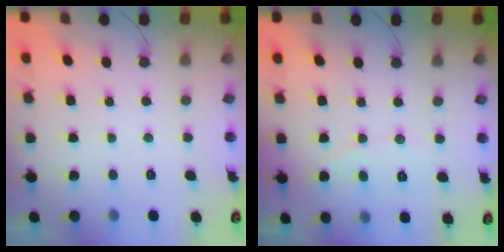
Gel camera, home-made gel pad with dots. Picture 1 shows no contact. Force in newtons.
{"total": 2.8, "press": 2.8, "slide": 0.3}